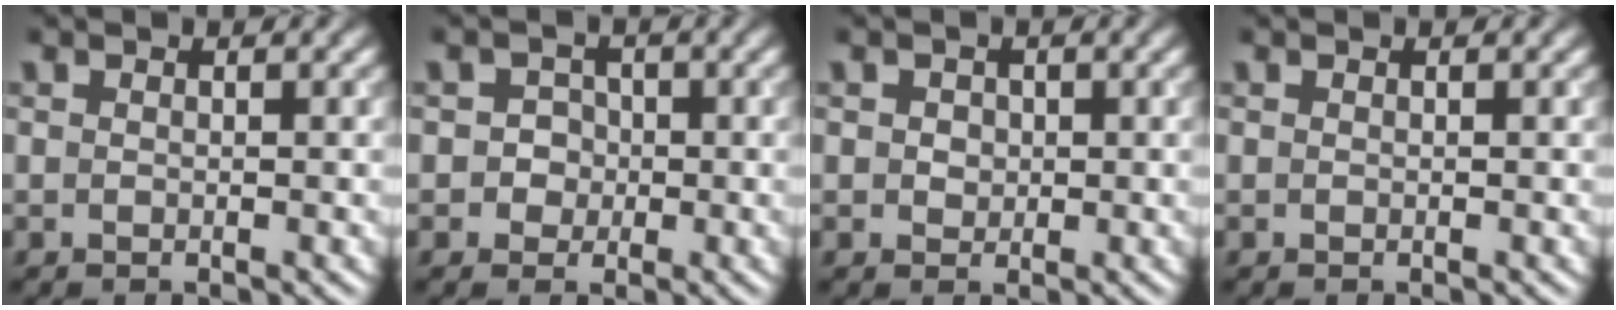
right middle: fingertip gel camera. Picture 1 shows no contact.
{"total": 2.0, "force": [0.0, 1.9, 0.5], "torque": [0.018, 0.007, -0.011]}
{"total": 1.3, "force": [0.2, 1.1, 0.5], "torque": [-0.007, 0.000, 0.003]}
{"total": 0.0}